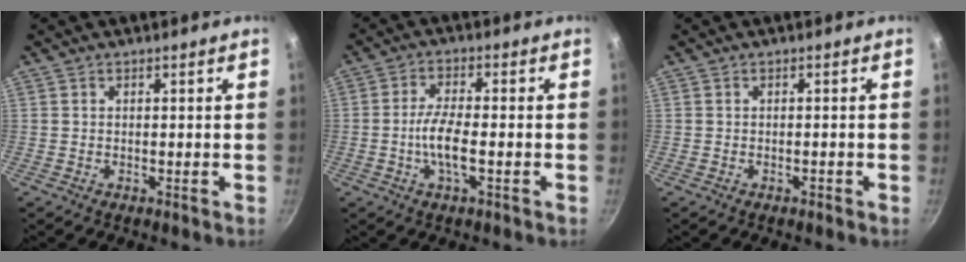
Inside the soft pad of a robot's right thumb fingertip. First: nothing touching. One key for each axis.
{"total": 6.4, "fx": -1.7, "fy": 1.6, "fz": 6.0, "tx": -0.124, "ty": 0.012, "tz": -0.040}
{"total": 0.8, "fx": -0.5, "fy": 0.3, "fz": 0.5, "tx": -0.011, "ty": 0.006, "tz": -0.007}